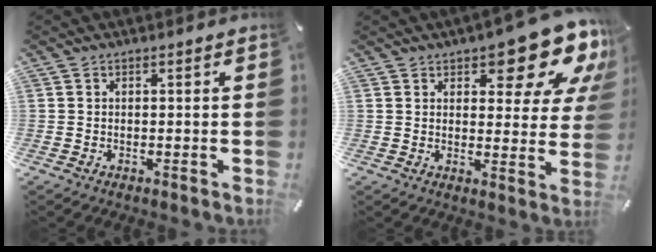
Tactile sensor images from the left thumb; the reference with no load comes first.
{"total": 13.8, "force": [8.9, 5.9, 8.8], "torque": [-0.101, -0.063, 0.148]}